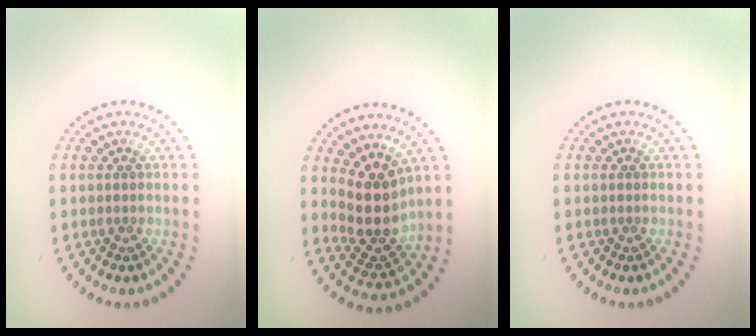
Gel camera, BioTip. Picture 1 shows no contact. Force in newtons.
{"total": 4.1, "press": 3.4, "slide": 2.4}
{"total": 0.0}